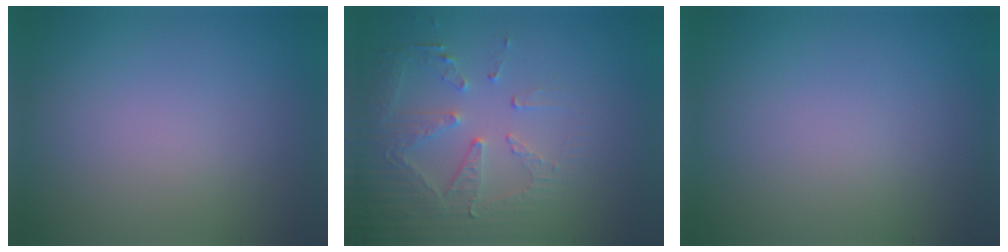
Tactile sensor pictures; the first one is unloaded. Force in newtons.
{"total": 5.2, "press": 3.8, "slide": 3.5}
{"total": 0.0}